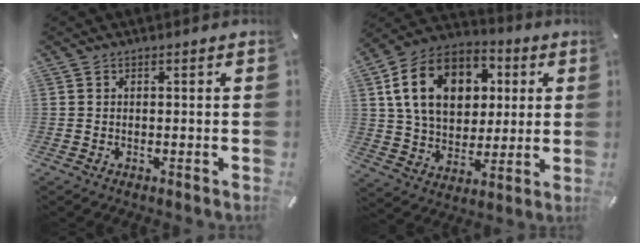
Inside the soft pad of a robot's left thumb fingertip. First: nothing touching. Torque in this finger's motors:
{"motor_torque": [2.50, 2.50, 2.15, -0.62, 0.54]}